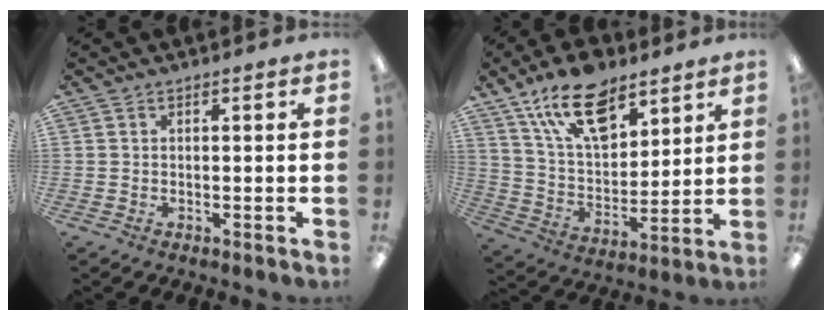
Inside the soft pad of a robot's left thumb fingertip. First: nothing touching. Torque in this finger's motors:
{"motor_torque": [0.47, 0.57, 1.41, -1.37, 0.16]}